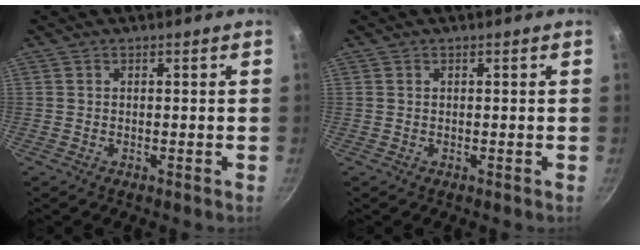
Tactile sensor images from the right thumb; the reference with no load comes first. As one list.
[{"total": 0.0}]